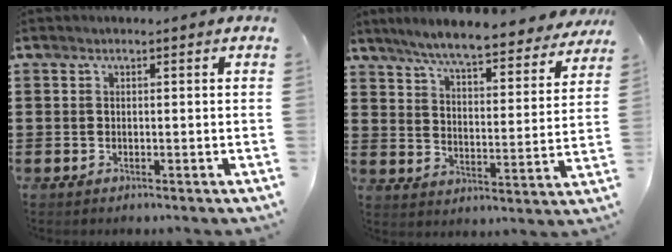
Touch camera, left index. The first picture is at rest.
{"total": 7.1, "force": [6.6, -0.2, 2.6], "torque": [-0.079, -0.042, 0.112]}